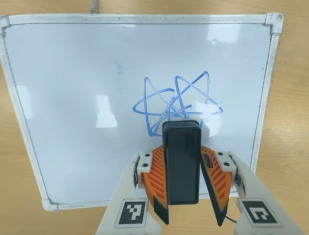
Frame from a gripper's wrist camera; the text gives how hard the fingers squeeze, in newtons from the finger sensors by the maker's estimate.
{"total": 5.2, "left": 4.8, "right": 5.7}